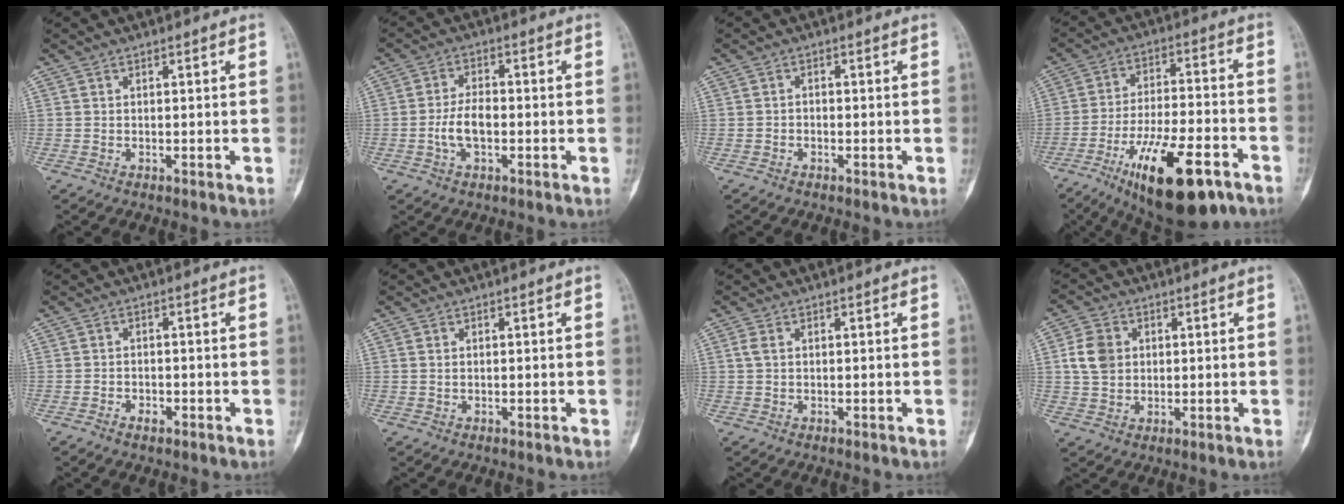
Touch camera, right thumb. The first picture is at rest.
{"total": 5.5, "force": [-1.3, 2.8, 4.5], "torque": [-0.087, 0.016, -0.028]}
{"total": 0.9, "force": [-0.5, 0.6, 0.4], "torque": [0.000, 0.004, -0.014]}
{"total": 19.6, "force": [-10.5, 6.8, 15.1], "torque": [-0.245, 0.048, -0.165]}
{"total": 1.8, "force": [-1.1, 1.0, 0.9], "torque": [-0.015, 0.008, -0.021]}
{"total": 0.6, "force": [0.2, 0.4, 0.4], "torque": [-0.011, 0.003, 0.004]}
{"total": 1.3, "force": [0.2, 0.8, 1.0], "torque": [-0.028, 0.003, 0.004]}
{"total": 6.5, "force": [1.1, 5.2, 3.7], "torque": [-0.060, 0.003, 0.019]}